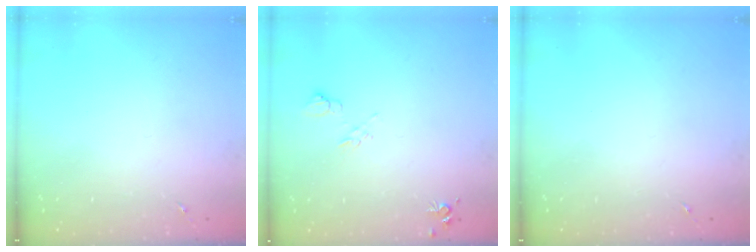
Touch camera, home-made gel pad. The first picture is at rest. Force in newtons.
{"total": 6.4, "press": 6.3, "slide": 1.1}
{"total": 0.0}